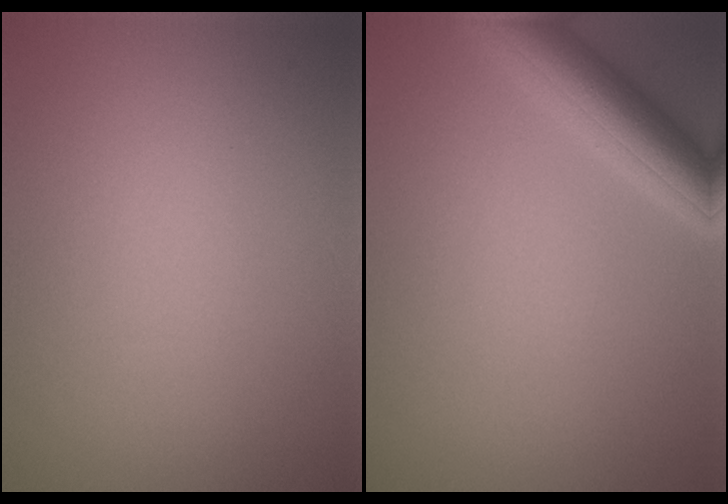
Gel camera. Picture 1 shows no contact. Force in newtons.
{"total": 5.1, "press": 5.1, "slide": 0.2}